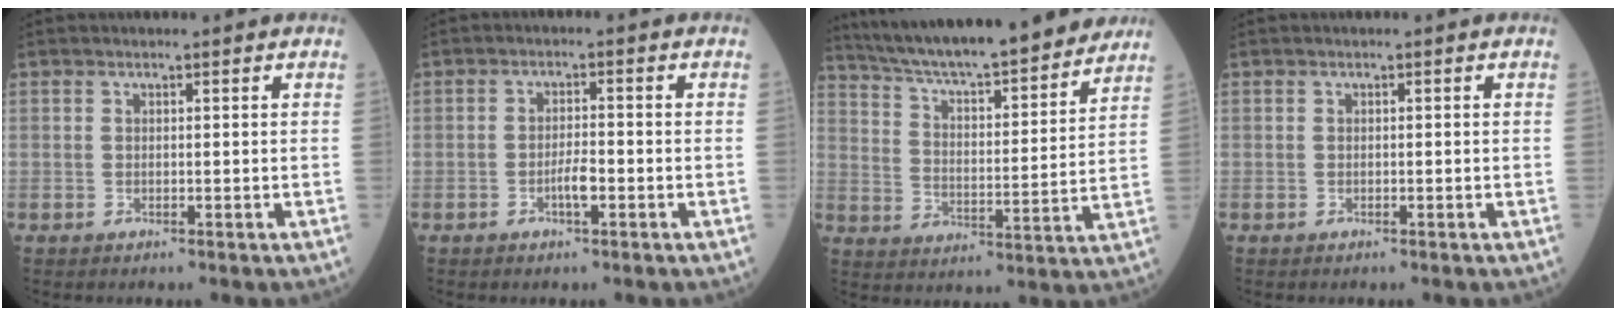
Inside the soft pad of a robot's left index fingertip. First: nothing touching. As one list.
[{"total": 2.8, "force": [-1.4, 0.4, 2.3], "torque": [-0.041, -0.001, -0.027]}, {"total": 23.3, "force": [20.8, 2.6, 10.4], "torque": [-0.172, -0.005, 0.301]}, {"total": 0.0}]